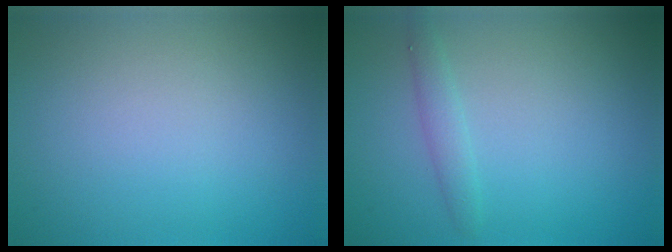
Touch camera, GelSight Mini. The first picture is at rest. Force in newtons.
{"total": 1.4, "press": 1.4, "slide": 0.1}